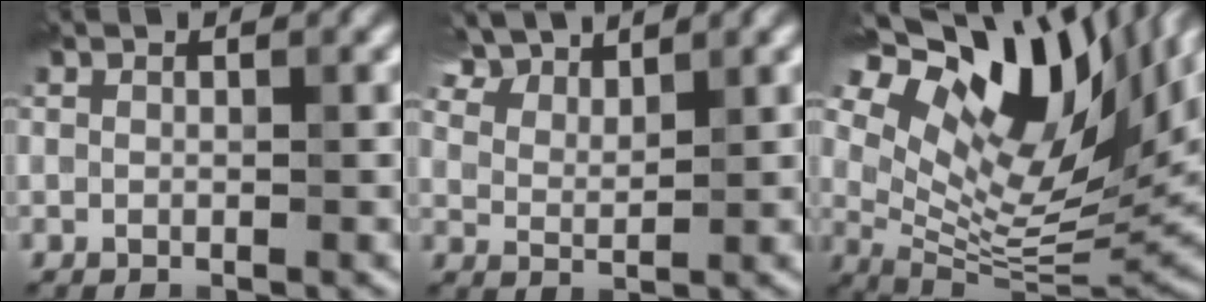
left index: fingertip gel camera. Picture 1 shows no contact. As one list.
[{"total": 5.9, "force": [5.2, 1.8, 2.3], "torque": [-0.058, 0.009, 0.095]}, {"total": 16.5, "force": [8.3, 6.7, 12.5], "torque": [-0.240, 0.030, 0.153]}]